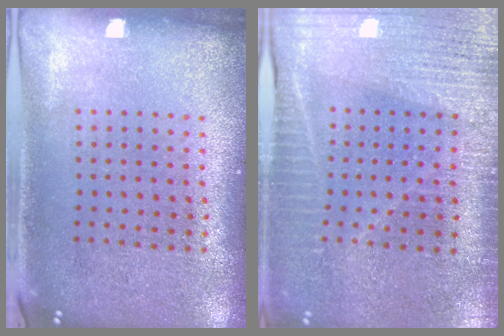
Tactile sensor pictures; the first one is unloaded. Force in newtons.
{"total": 3.5, "press": 3.3, "slide": 1.3}